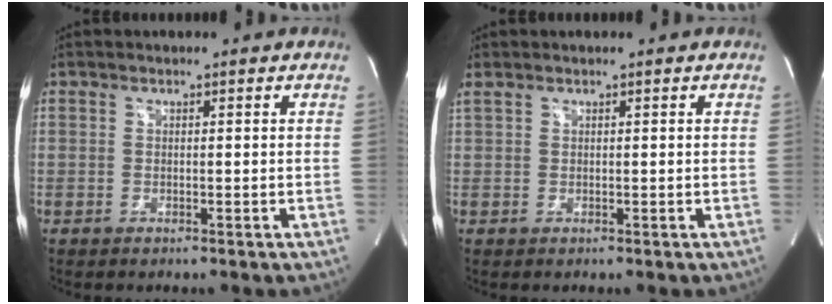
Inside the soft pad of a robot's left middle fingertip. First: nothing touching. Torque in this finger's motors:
{"motor_torque": [0.31, -0.38, 0.75, 0.21]}